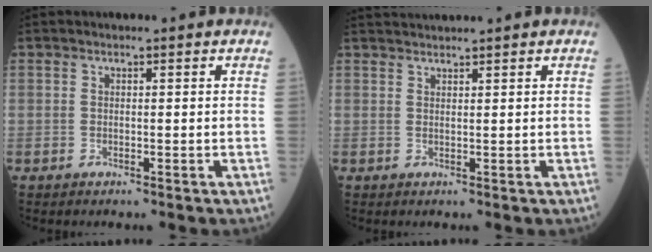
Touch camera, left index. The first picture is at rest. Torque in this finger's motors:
{"motor_torque": [-0.21, -1.91, -0.02, -0.01]}